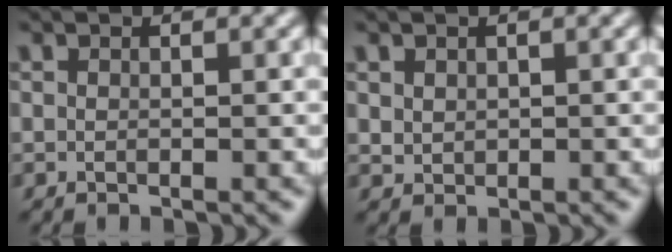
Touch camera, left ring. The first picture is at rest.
{"total": 0.9, "force": [0.4, 0.8, 0.2], "torque": [-0.005, -0.004, 0.014]}